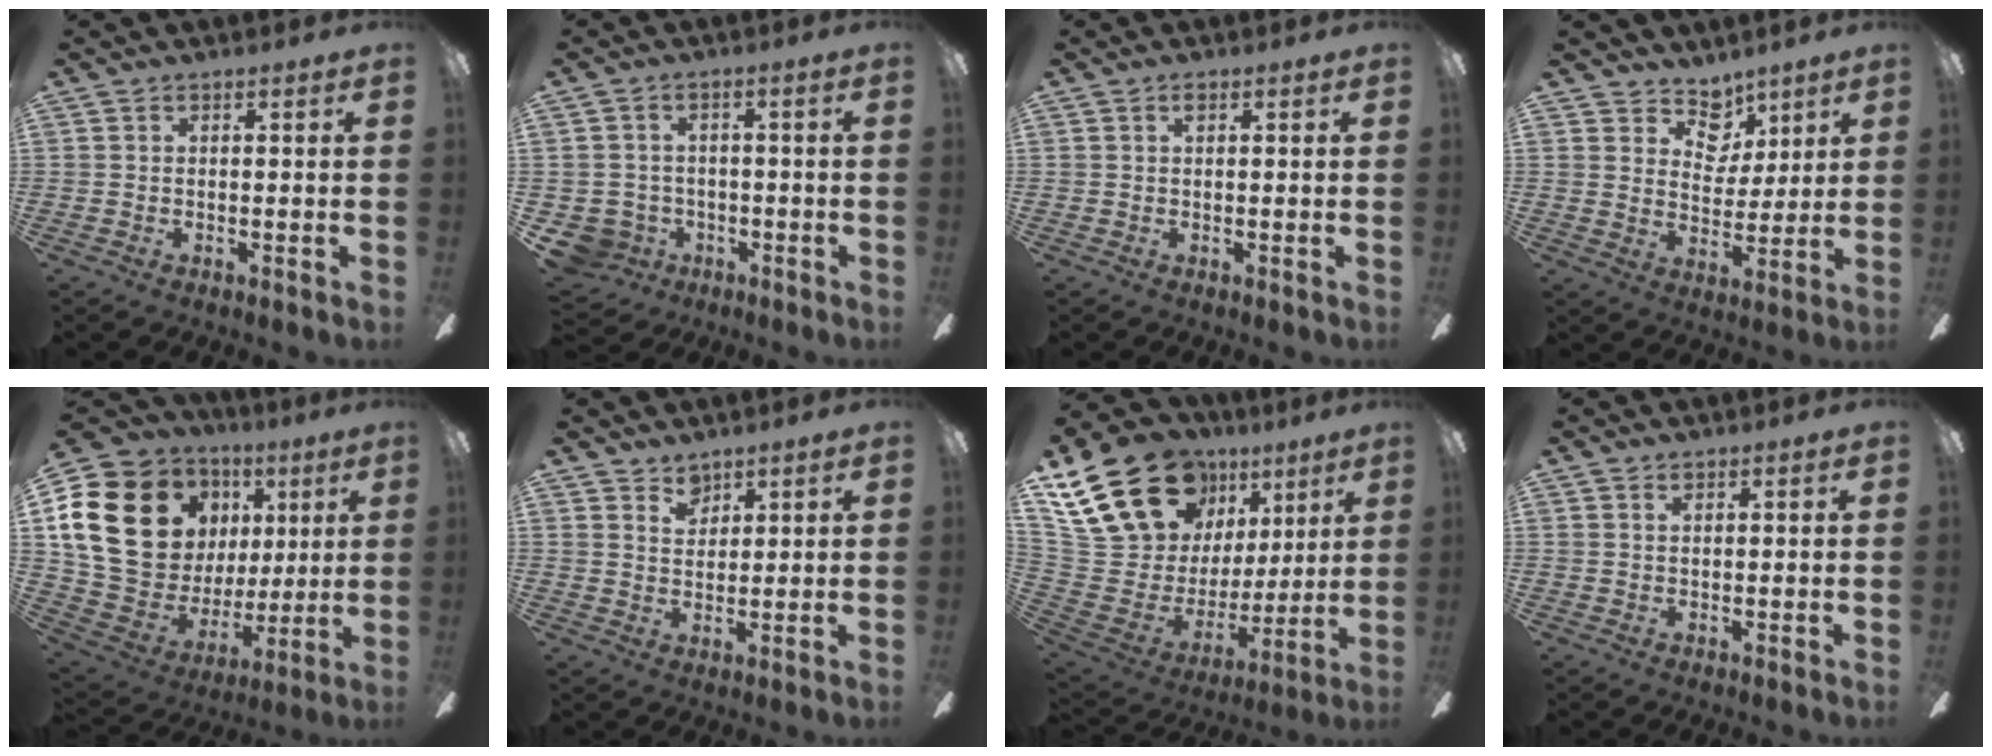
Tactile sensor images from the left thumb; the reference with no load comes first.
{"total": 5.6, "force": [-2.1, 5.1, 0.9], "torque": [-0.043, 0.013, -0.037]}
{"total": 1.1, "force": [0.6, 0.4, 0.8], "torque": [-0.011, 0.001, 0.008]}
{"total": 8.7, "force": [6.0, 5.9, 2.2], "torque": [-0.032, -0.039, 0.112]}
{"total": 22.5, "force": [8.4, 17.0, 12.1], "torque": [-0.248, -0.019, 0.170]}
{"total": 4.0, "force": [3.2, 2.2, 0.6], "torque": [-0.005, -0.014, 0.059]}
{"total": 25.2, "force": [15.1, 15.8, 12.5], "torque": [-0.242, -0.084, 0.294]}
{"total": 1.0, "force": [0.7, 0.5, 0.4], "torque": [-0.009, 0.002, 0.013]}